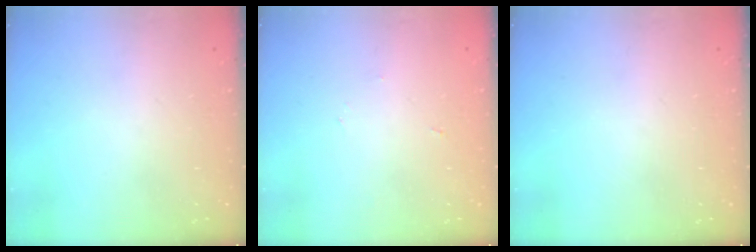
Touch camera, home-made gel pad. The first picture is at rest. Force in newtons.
{"total": 2.4, "press": 2.4, "slide": 0.2}
{"total": 0.0}